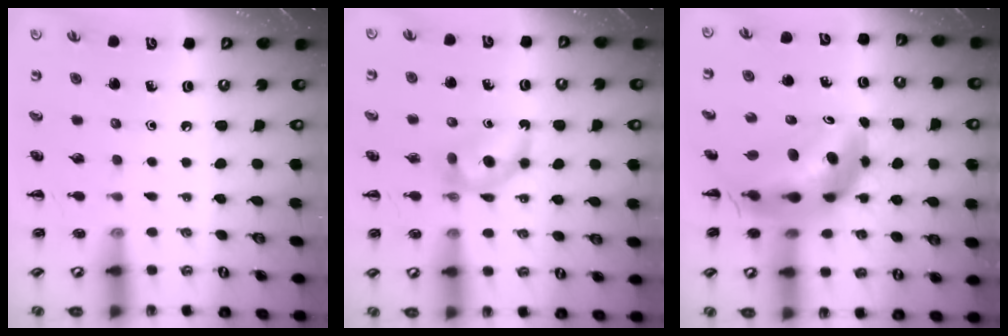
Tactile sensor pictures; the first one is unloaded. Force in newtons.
{"total": 5.2, "press": 5.1, "slide": 1.0}
{"total": 11.3, "press": 10.8, "slide": 3.5}